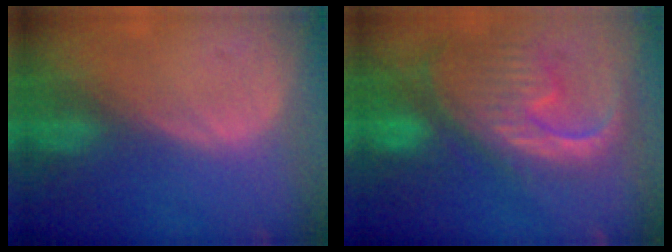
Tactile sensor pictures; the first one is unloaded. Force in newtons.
{"total": 12.7, "press": 10.9, "slide": 6.5}